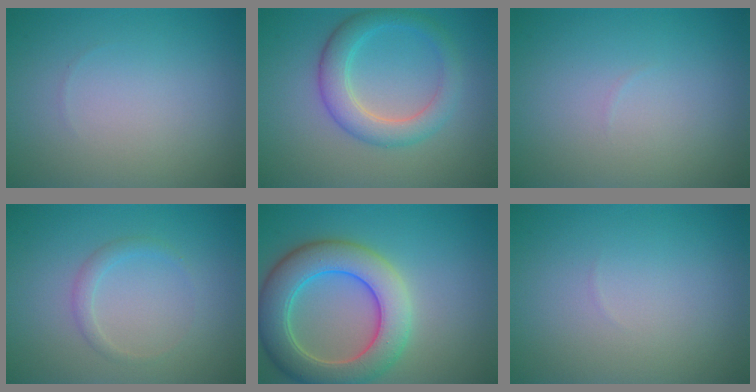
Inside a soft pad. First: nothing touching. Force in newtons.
{"total": 4.1, "press": 4.1, "slide": 0.3}
{"total": 0.0}
{"total": 1.3, "press": 1.3, "slide": 0.0}
{"total": 7.8, "press": 7.8, "slide": 0.9}
{"total": 0.0}